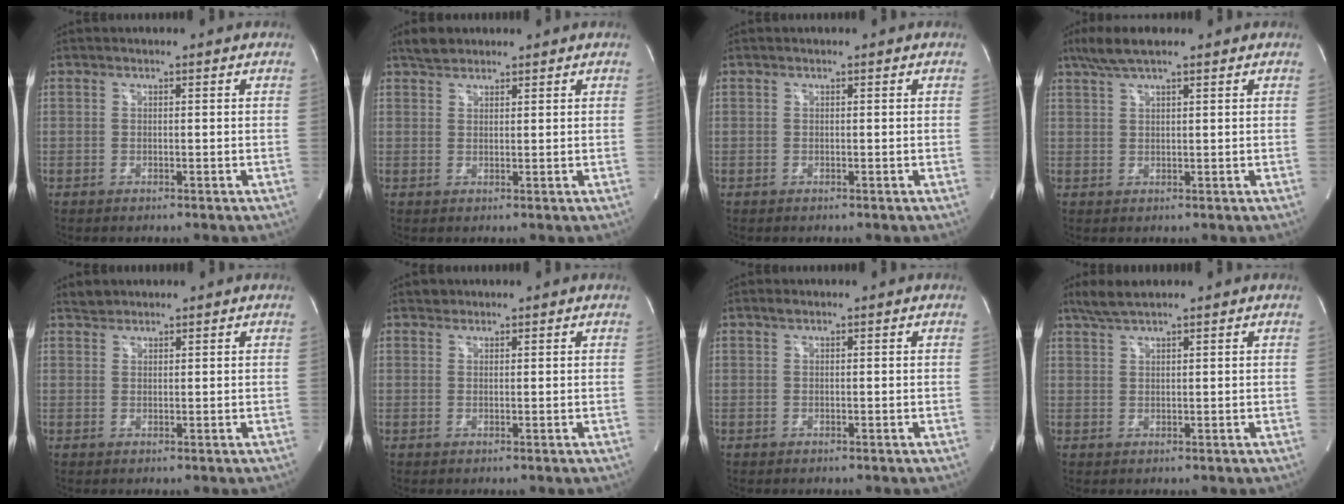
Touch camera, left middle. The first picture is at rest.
{"total": 2.7, "force": [2.3, 1.2, 0.7], "torque": [-0.018, 0.012, 0.041]}
{"total": 0.0}
{"total": 5.5, "force": [4.1, 0.8, 3.6], "torque": [-0.077, 0.023, 0.077]}
{"total": 1.6, "force": [1.4, 0.6, 0.0], "torque": [-0.002, 0.008, 0.027]}
{"total": 1.0, "force": [0.8, 0.6, -0.1], "torque": [0.005, 0.003, 0.010]}
{"total": 0.6, "force": [0.4, 0.2, 0.3], "torque": [-0.011, 0.005, 0.009]}
{"total": 3.7, "force": [3.0, 0.2, 2.1], "torque": [-0.048, 0.014, 0.062]}